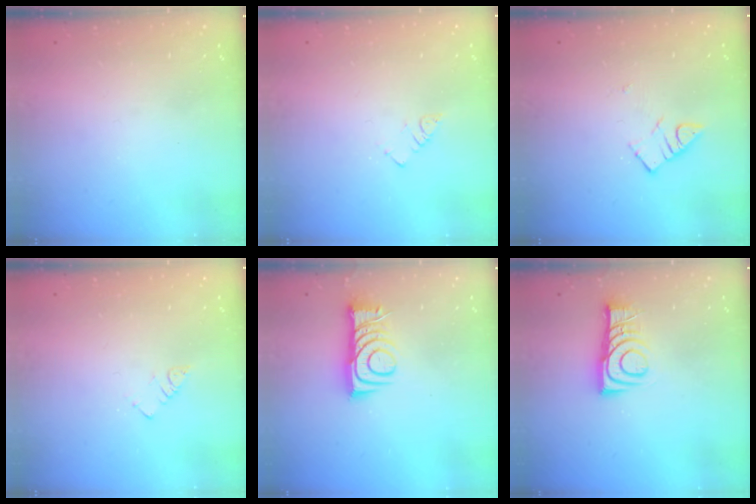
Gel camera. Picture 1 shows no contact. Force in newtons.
{"total": 2.3, "press": 2.3, "slide": 0.4}
{"total": 3.3, "press": 3.3, "slide": 0.2}
{"total": 2.3, "press": 2.3, "slide": 0.4}
{"total": 9.2, "press": 9.2, "slide": 0.3}
{"total": 9.1, "press": 9.1, "slide": 0.4}